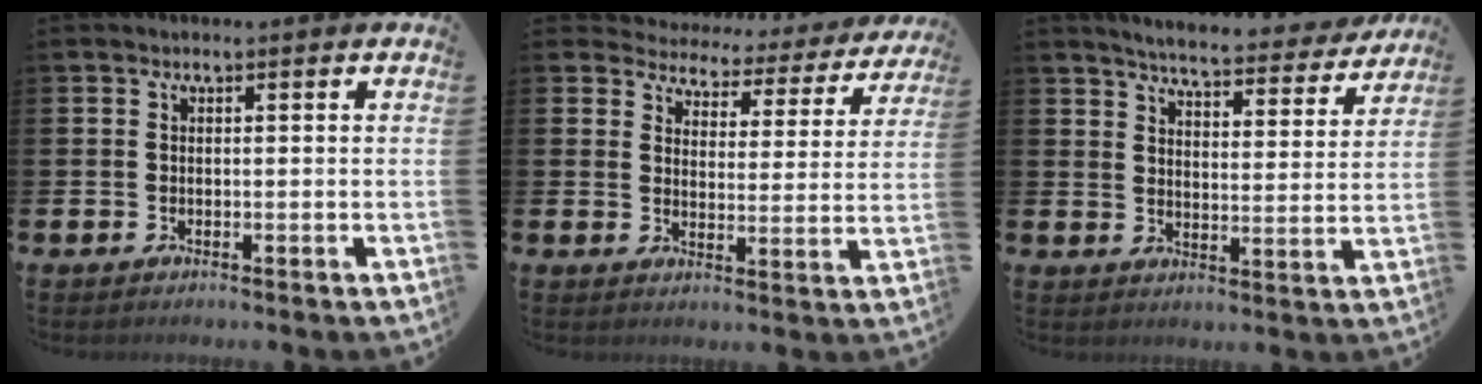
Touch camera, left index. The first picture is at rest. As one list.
[{"total": 3.5, "force": [3.1, 1.6, 0.2], "torque": [-0.023, -0.032, 0.044]}, {"total": 5.4, "force": [5.2, 0.5, 1.4], "torque": [-0.045, -0.035, 0.087]}]